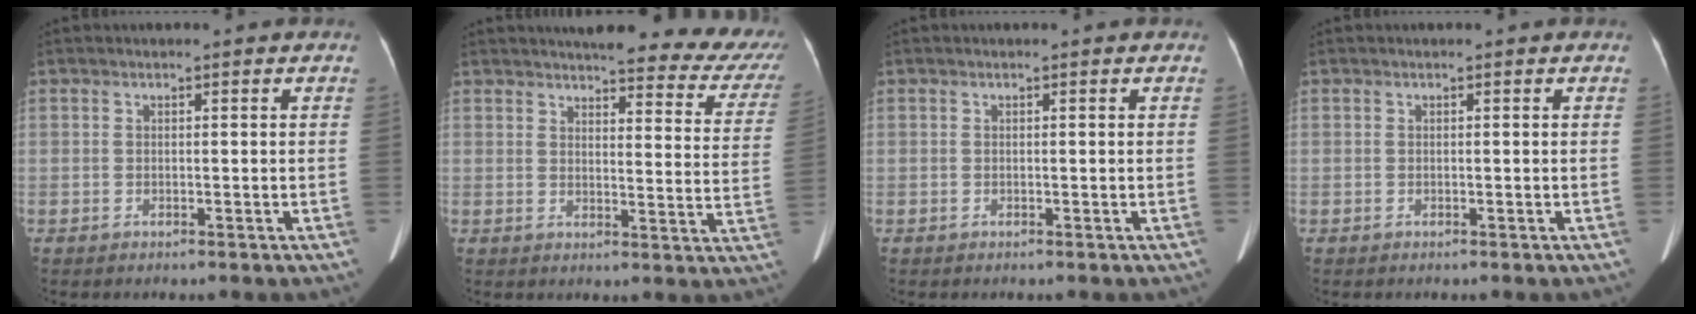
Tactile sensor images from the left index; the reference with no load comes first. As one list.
[{"total": 22.0, "force": [19.5, 4.5, 9.0], "torque": [-0.092, -0.045, 0.203]}, {"total": 0.0}, {"total": 0.0}]